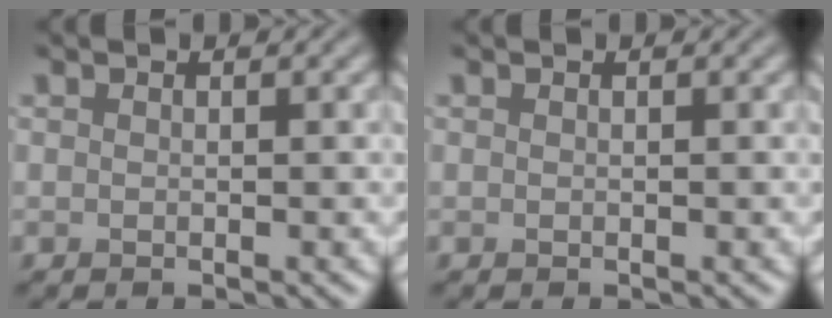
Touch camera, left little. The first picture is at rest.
{"total": 0.0}